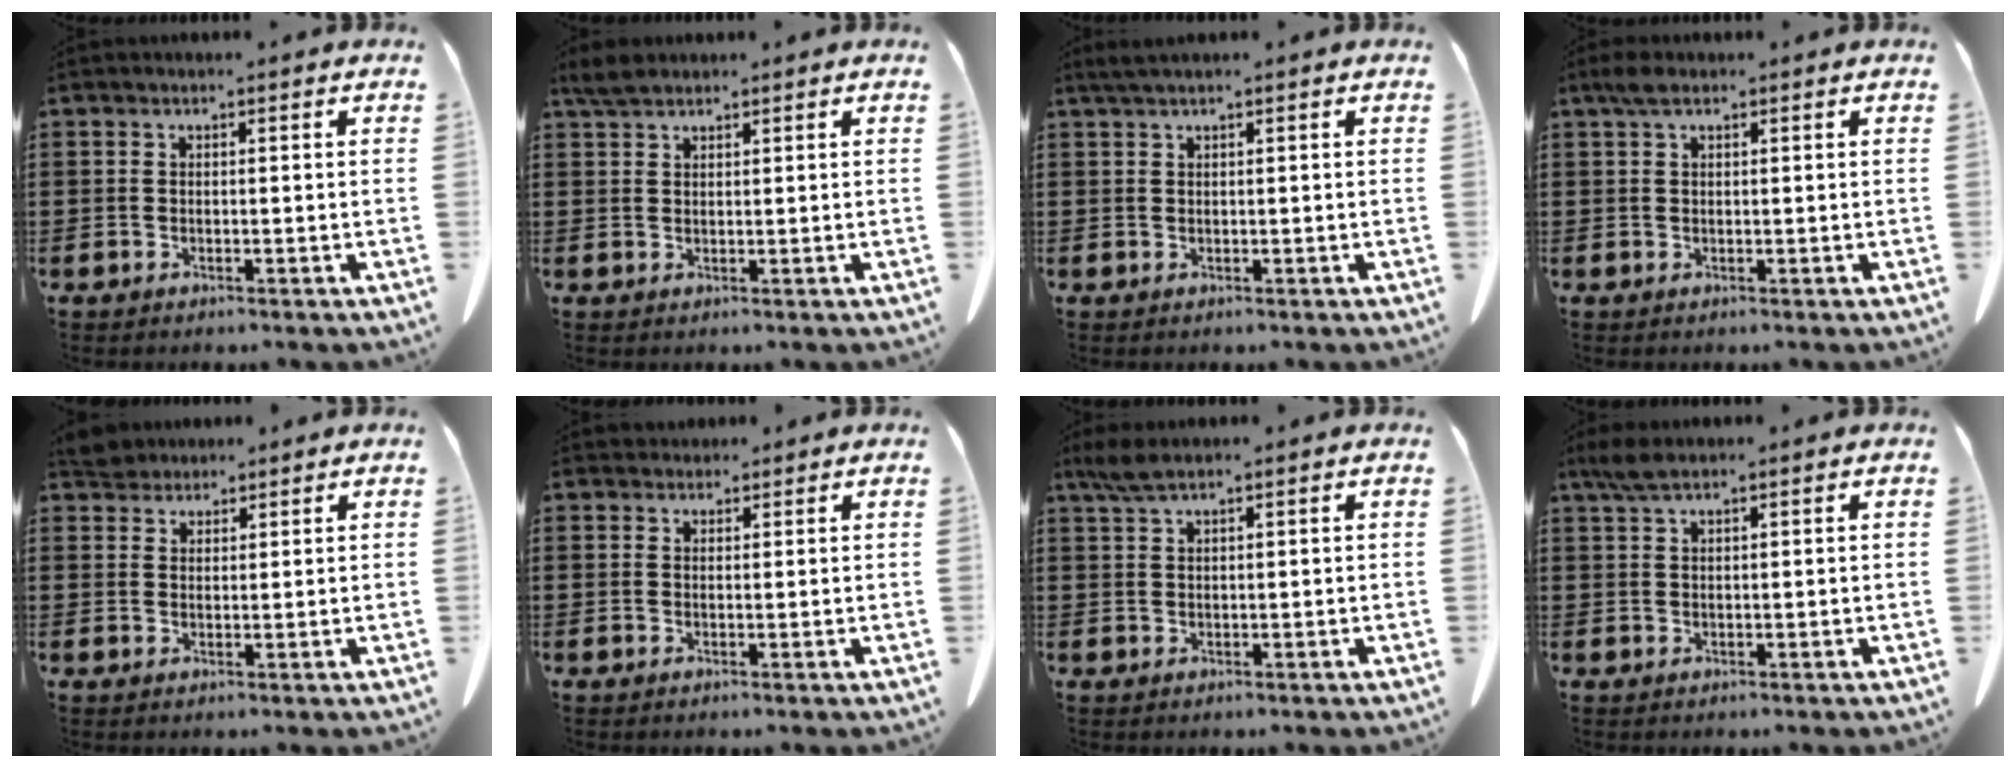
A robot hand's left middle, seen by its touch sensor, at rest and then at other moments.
{"total": 2.7, "force": [2.1, 0.8, 1.4], "torque": [-0.033, 0.003, 0.042]}
{"total": 1.3, "force": [0.8, -0.1, 1.0], "torque": [-0.020, -0.003, 0.017]}
{"total": 1.9, "force": [1.0, 0.7, 1.5], "torque": [-0.034, 0.002, 0.019]}
{"total": 3.7, "force": [3.5, 1.0, 0.7], "torque": [-0.025, -0.004, 0.070]}
{"total": 1.7, "force": [1.5, 0.7, 0.0], "torque": [0.003, -0.001, 0.029]}
{"total": 2.9, "force": [2.0, 0.4, 2.0], "torque": [-0.045, 0.000, 0.037]}
{"total": 2.8, "force": [1.9, 0.5, 2.0], "torque": [-0.044, 0.000, 0.036]}